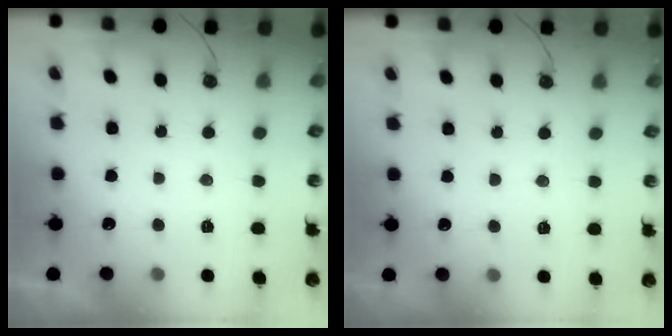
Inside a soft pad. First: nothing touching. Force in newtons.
{"total": 3.0, "press": 3.0, "slide": 0.4}